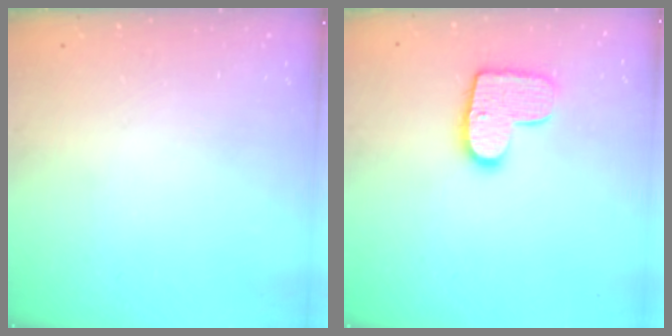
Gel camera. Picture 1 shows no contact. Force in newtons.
{"total": 11.8, "press": 11.7, "slide": 0.6}